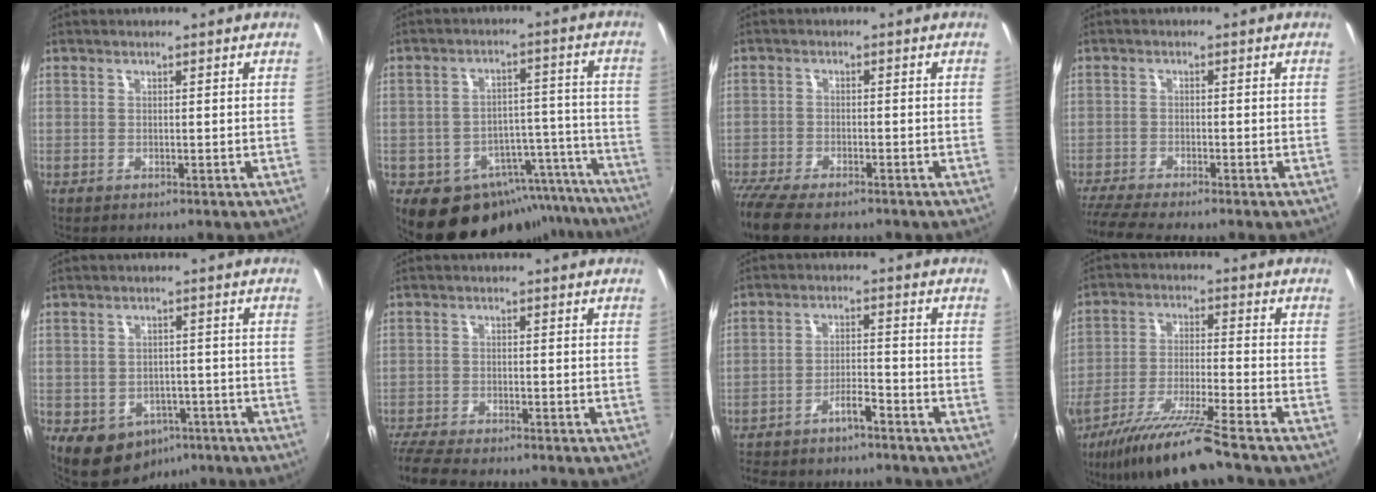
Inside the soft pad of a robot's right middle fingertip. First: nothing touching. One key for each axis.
{"total": 19.2, "fx": -15.3, "fy": 10.0, "fz": 6.1, "tx": -0.103, "ty": 0.045, "tz": -0.187}
{"total": 10.3, "fx": -8.5, "fy": 2.7, "fz": 5.1, "tx": -0.131, "ty": -0.046, "tz": -0.154}
{"total": 7.3, "fx": -6.5, "fy": 0.0, "fz": 3.3, "tx": -0.089, "ty": -0.032, "tz": -0.114}
{"total": 9.4, "fx": -5.2, "fy": 7.0, "fz": 3.4, "tx": -0.081, "ty": 0.000, "tz": -0.056}
{"total": 8.8, "fx": -7.8, "fy": 1.4, "fz": 3.7, "tx": -0.103, "ty": -0.036, "tz": -0.139}
{"total": 6.3, "fx": -5.6, "fy": 1.1, "fz": 2.7, "tx": -0.066, "ty": 0.008, "tz": -0.096}
{"total": 12.8, "fx": -10.2, "fy": -0.2, "fz": 7.8, "tx": -0.161, "ty": -0.023, "tz": -0.184}